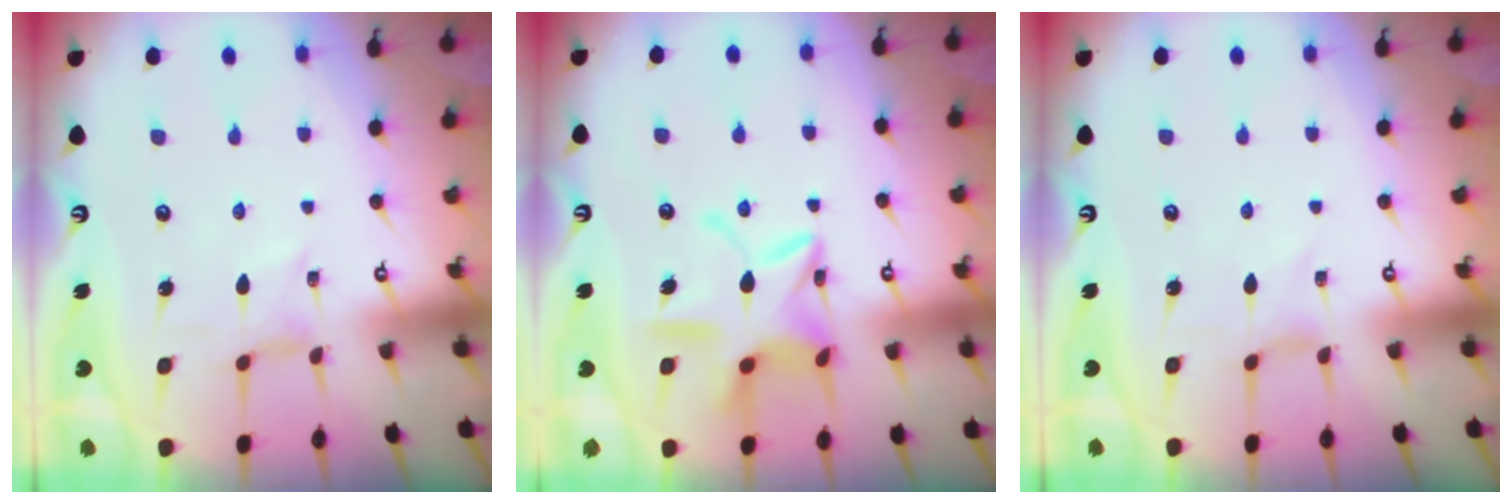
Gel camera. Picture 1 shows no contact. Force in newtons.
{"total": 15.0, "press": 14.9, "slide": 1.4}
{"total": 0.0}